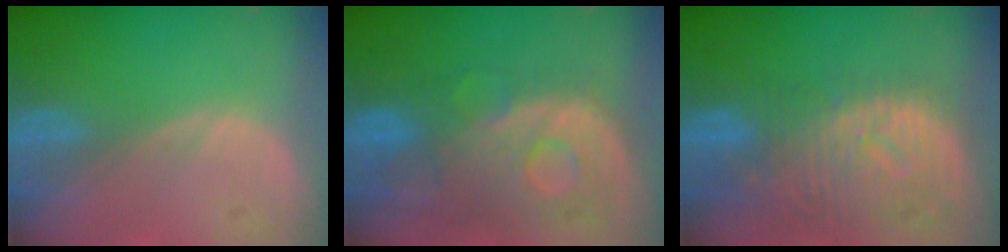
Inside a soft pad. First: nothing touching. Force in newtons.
{"total": 10.5, "press": 9.4, "slide": 4.7}
{"total": 11.0, "press": 9.8, "slide": 5.1}